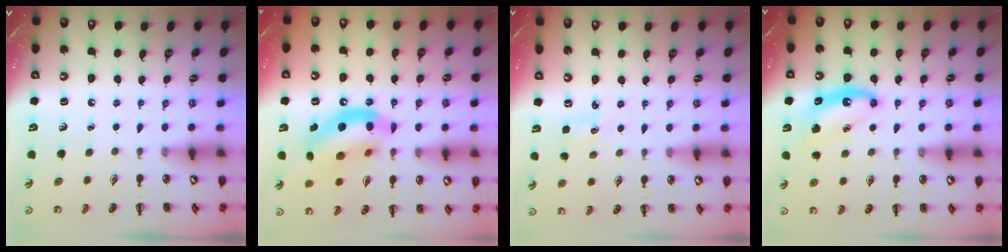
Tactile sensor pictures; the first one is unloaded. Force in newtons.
{"total": 16.1, "press": 15.5, "slide": 4.4}
{"total": 1.4, "press": 1.3, "slide": 0.4}
{"total": 9.1, "press": 9.1, "slide": 1.0}